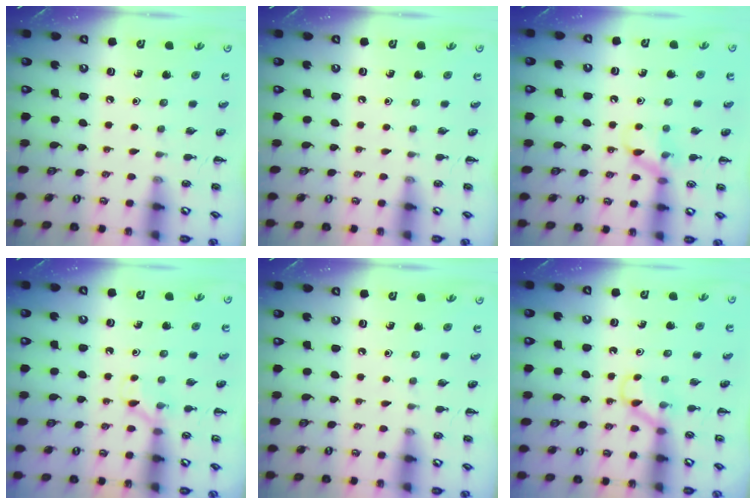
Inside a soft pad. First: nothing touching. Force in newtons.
{"total": 0.0}
{"total": 8.2, "press": 8.1, "slide": 0.9}
{"total": 4.9, "press": 4.6, "slide": 1.8}
{"total": 0.0}
{"total": 5.5, "press": 5.3, "slide": 1.3}